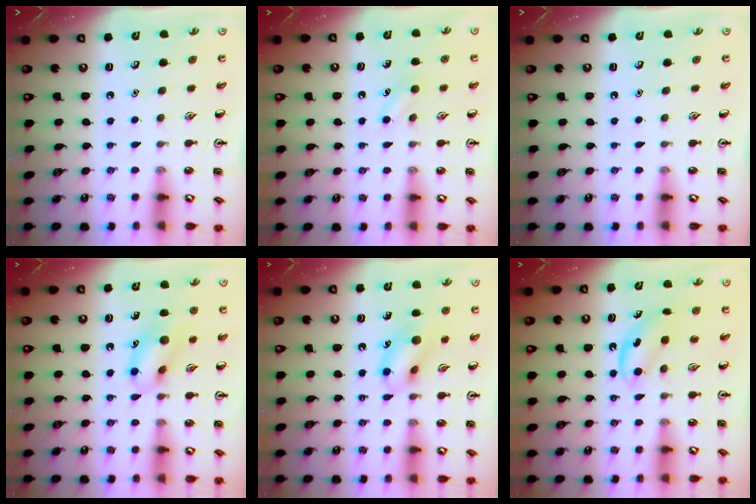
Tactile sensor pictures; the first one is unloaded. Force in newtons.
{"total": 5.2, "press": 4.9, "slide": 1.5}
{"total": 0.0}
{"total": 12.1, "press": 12.0, "slide": 0.8}
{"total": 12.1, "press": 12.1, "slide": 1.4}
{"total": 5.6, "press": 5.4, "slide": 1.4}